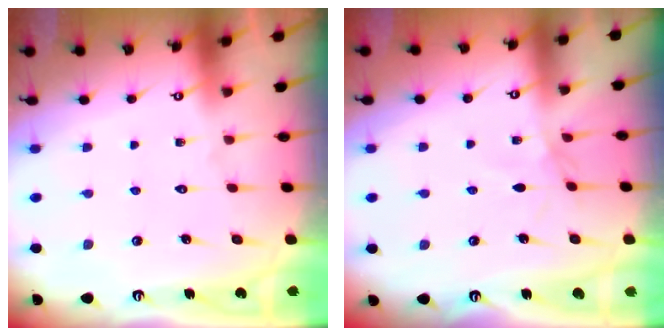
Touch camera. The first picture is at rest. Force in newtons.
{"total": 1.7, "press": 1.7, "slide": 0.4}